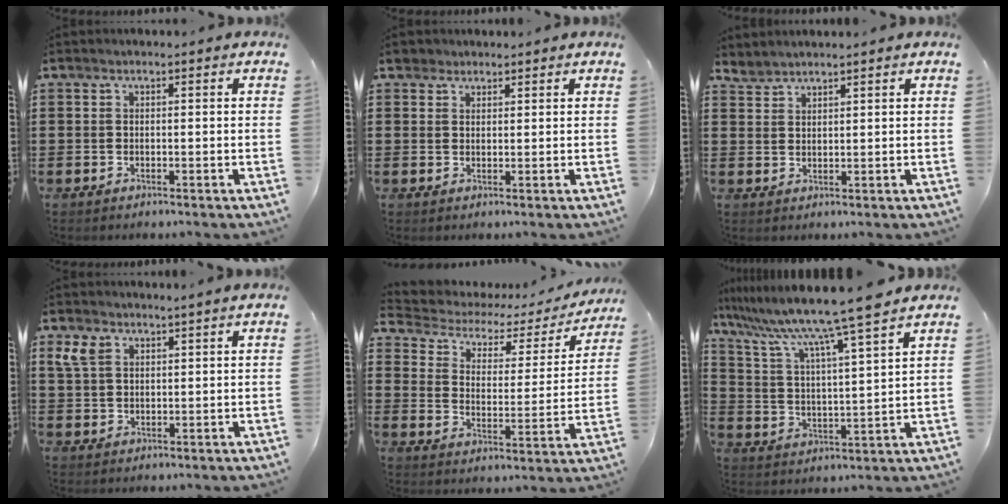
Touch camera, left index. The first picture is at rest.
{"total": 1.8, "force": [1.5, 1.0, 0.0], "torque": [-0.007, 0.006, 0.030]}
{"total": 2.0, "force": [2.0, 0.1, -0.2], "torque": [-0.003, -0.001, 0.041]}
{"total": 3.5, "force": [2.6, 1.5, 1.9], "torque": [-0.046, 0.004, 0.049]}
{"total": 3.6, "force": [2.1, 2.3, 1.8], "torque": [-0.054, -0.013, 0.025]}
{"total": 9.8, "force": [8.3, -1.1, 5.1], "torque": [-0.134, -0.059, 0.131]}